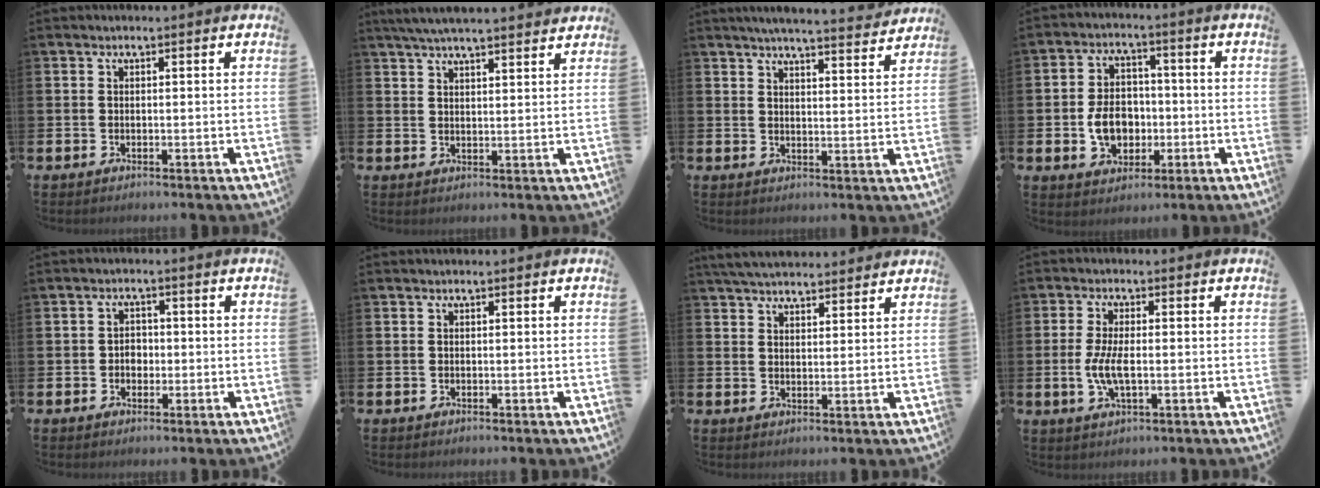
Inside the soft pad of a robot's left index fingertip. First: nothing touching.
{"total": 4.8, "force": [4.5, 0.2, 1.7], "torque": [-0.044, -0.012, 0.082]}
{"total": 5.1, "force": [5.0, -0.3, 1.2], "torque": [-0.030, -0.033, 0.086]}
{"total": 6.6, "force": [-1.2, 5.2, 3.9], "torque": [-0.071, 0.008, -0.026]}
{"total": 2.2, "force": [-0.4, 1.9, 1.2], "torque": [-0.010, 0.002, -0.014]}
{"total": 0.0}
{"total": 4.6, "force": [4.5, 0.7, 0.8], "torque": [-0.023, -0.018, 0.083]}
{"total": 4.6, "force": [-0.5, 1.8, 4.2], "torque": [-0.090, 0.000, -0.013]}